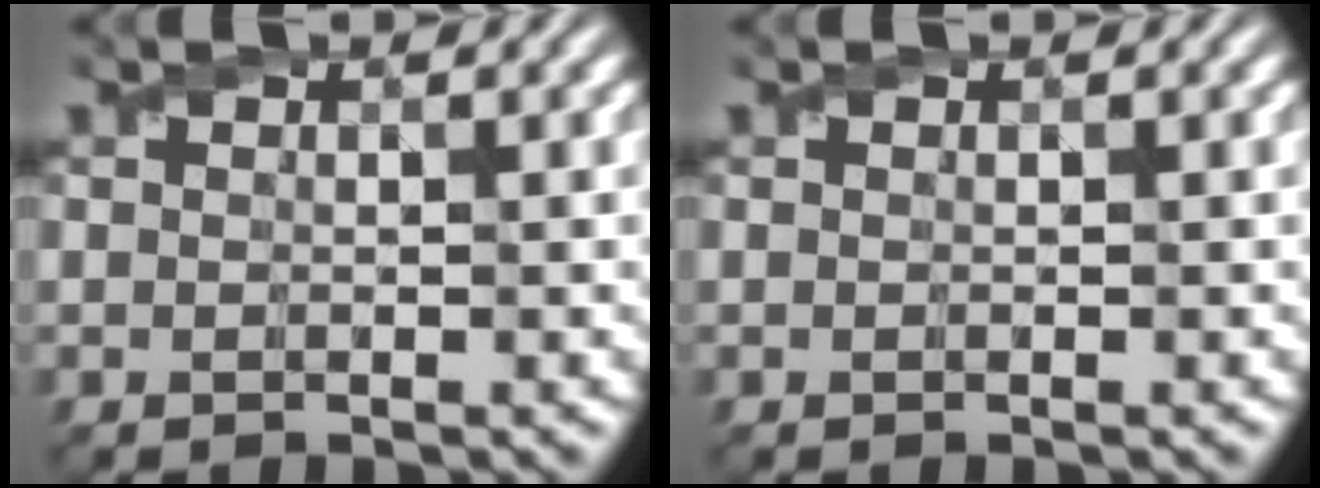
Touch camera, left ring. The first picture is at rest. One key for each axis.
{"total": 0.0}